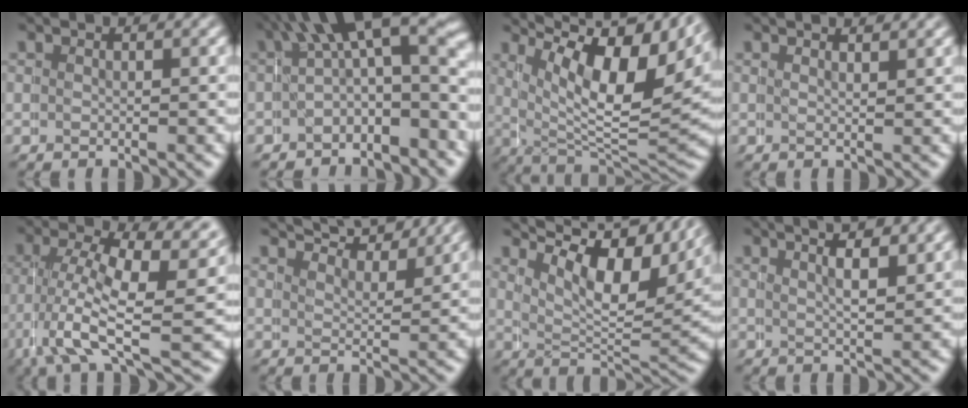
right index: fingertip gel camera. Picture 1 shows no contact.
{"total": 6.8, "force": [-0.1, 4.3, 5.2], "torque": [-0.077, -0.015, -0.004]}
{"total": 16.7, "force": [7.9, 8.2, 12.2], "torque": [-0.178, 0.023, 0.104]}
{"total": 1.4, "force": [1.2, -0.4, -0.6], "torque": [-0.001, -0.012, 0.021]}
{"total": 9.0, "force": [-0.1, 4.4, 7.9], "torque": [-0.132, -0.027, -0.004]}
{"total": 6.6, "force": [6.3, 1.0, 1.9], "torque": [-0.027, 0.010, 0.093]}
{"total": 12.3, "force": [8.0, 5.0, 8.0], "torque": [-0.108, 0.022, 0.108]}
{"total": 4.5, "force": [3.0, 1.5, 3.0], "torque": [-0.039, 0.006, 0.041]}